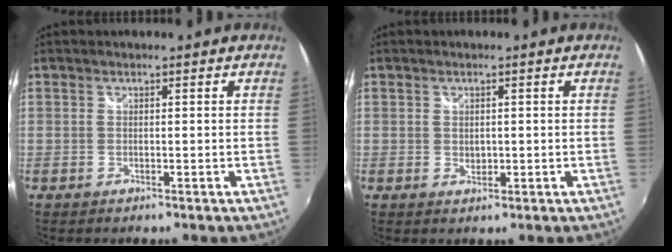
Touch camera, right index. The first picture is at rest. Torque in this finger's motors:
{"motor_torque": [-0.05, 0.01, 0.02, 0.00]}